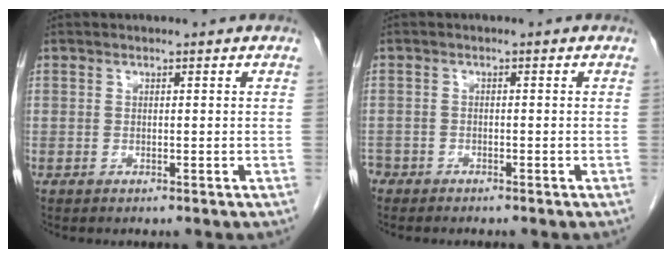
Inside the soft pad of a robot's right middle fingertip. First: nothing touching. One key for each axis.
{"total": 3.2, "fx": -2.8, "fy": 1.4, "fz": 0.6, "tx": -0.012, "ty": -0.002, "tz": -0.046}